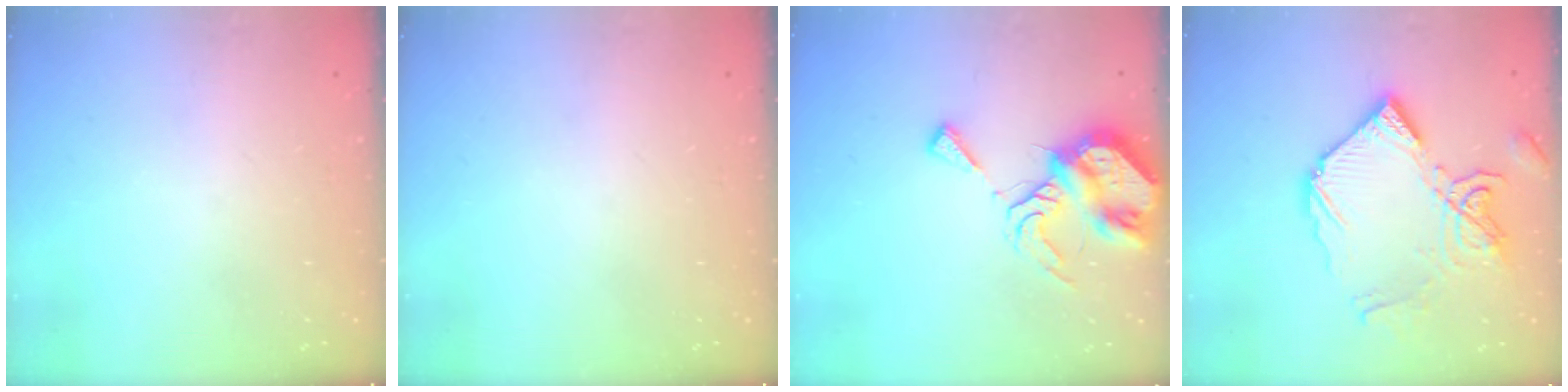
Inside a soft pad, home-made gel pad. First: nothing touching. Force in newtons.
{"total": 0.0}
{"total": 12.2, "press": 12.1, "slide": 1.6}
{"total": 14.4, "press": 14.4, "slide": 0.9}